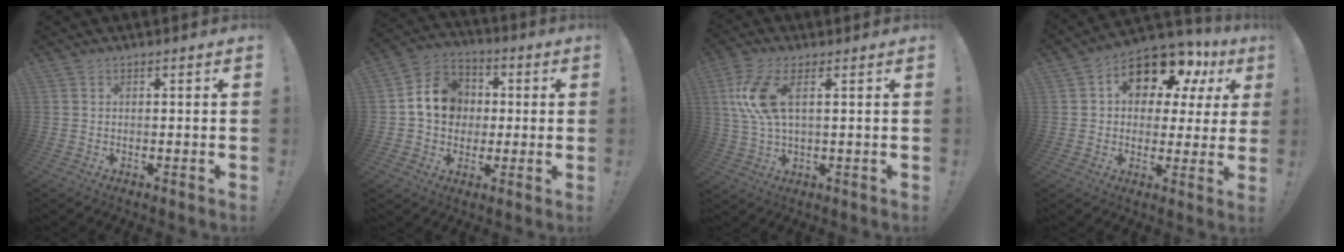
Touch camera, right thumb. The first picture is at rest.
{"total": 12.9, "force": [1.2, 11.4, 5.8], "torque": [-0.071, 0.012, 0.034]}
{"total": 11.3, "force": [3.1, 4.5, 9.9], "torque": [-0.206, -0.013, 0.054]}
{"total": 12.9, "force": [7.4, 7.6, 7.4], "torque": [-0.107, -0.053, 0.126]}